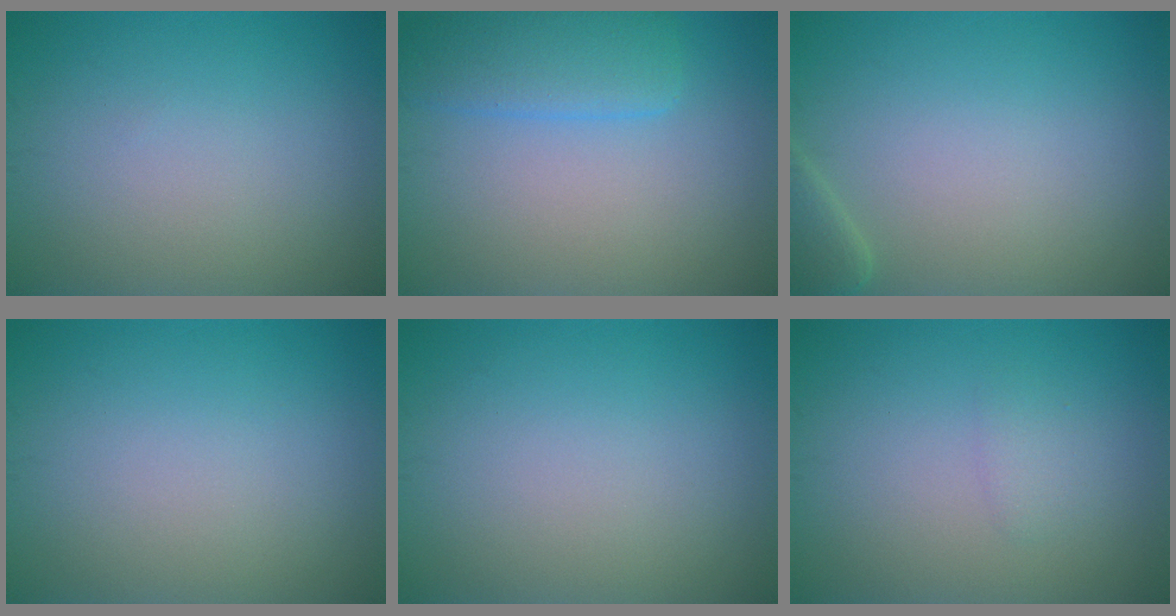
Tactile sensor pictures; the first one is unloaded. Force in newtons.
{"total": 3.7, "press": 3.7, "slide": 0.4}
{"total": 1.9, "press": 1.9, "slide": 0.3}
{"total": 0.0}
{"total": 0.0}
{"total": 1.0, "press": 1.0, "slide": 0.1}